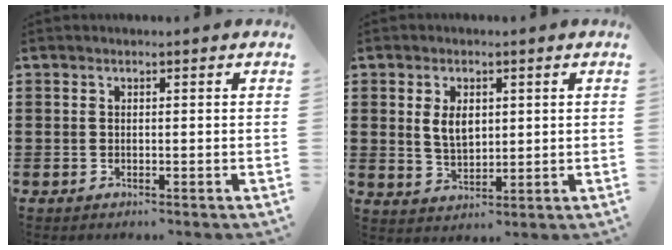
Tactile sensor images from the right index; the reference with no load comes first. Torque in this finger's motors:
{"motor_torque": [0.33, -0.32, 0.21, 0.13]}